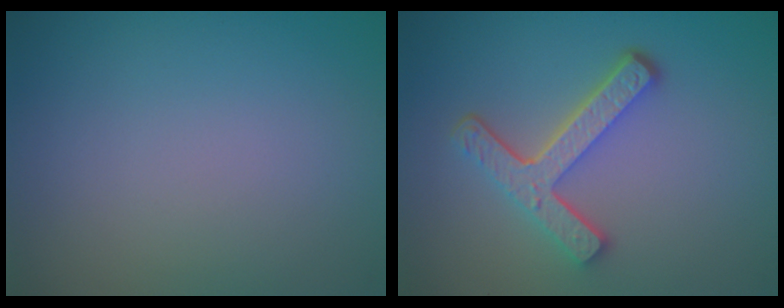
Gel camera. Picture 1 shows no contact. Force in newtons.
{"total": 4.8, "press": 3.6, "slide": 3.2}